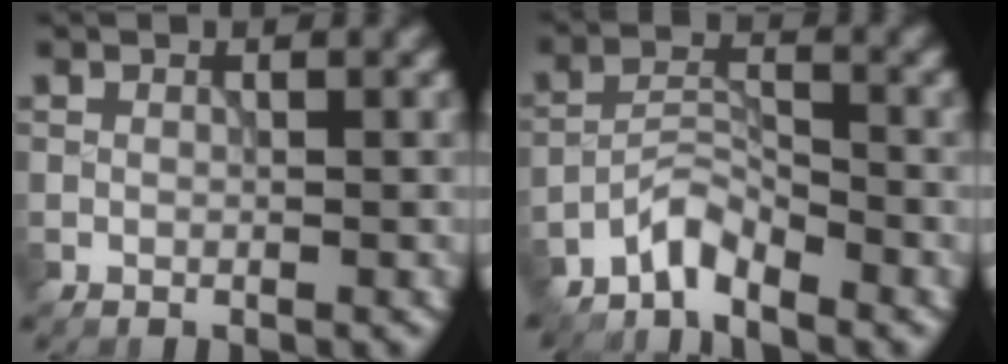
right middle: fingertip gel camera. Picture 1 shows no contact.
{"total": 2.9, "force": [-2.6, 0.5, 1.0], "torque": [-0.017, 0.009, -0.060]}